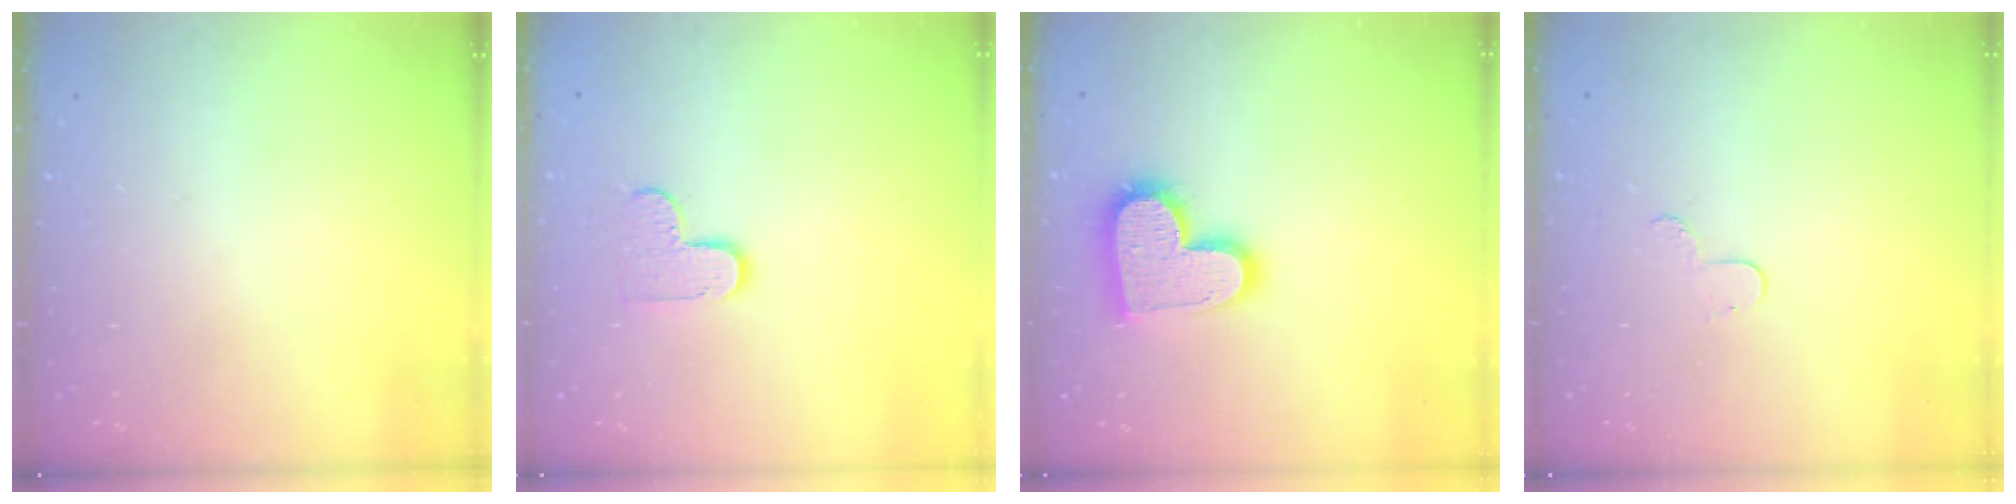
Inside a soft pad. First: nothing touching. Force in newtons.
{"total": 6.3, "press": 6.3, "slide": 0.4}
{"total": 16.0, "press": 16.0, "slide": 1.0}
{"total": 4.8, "press": 4.8, "slide": 0.5}